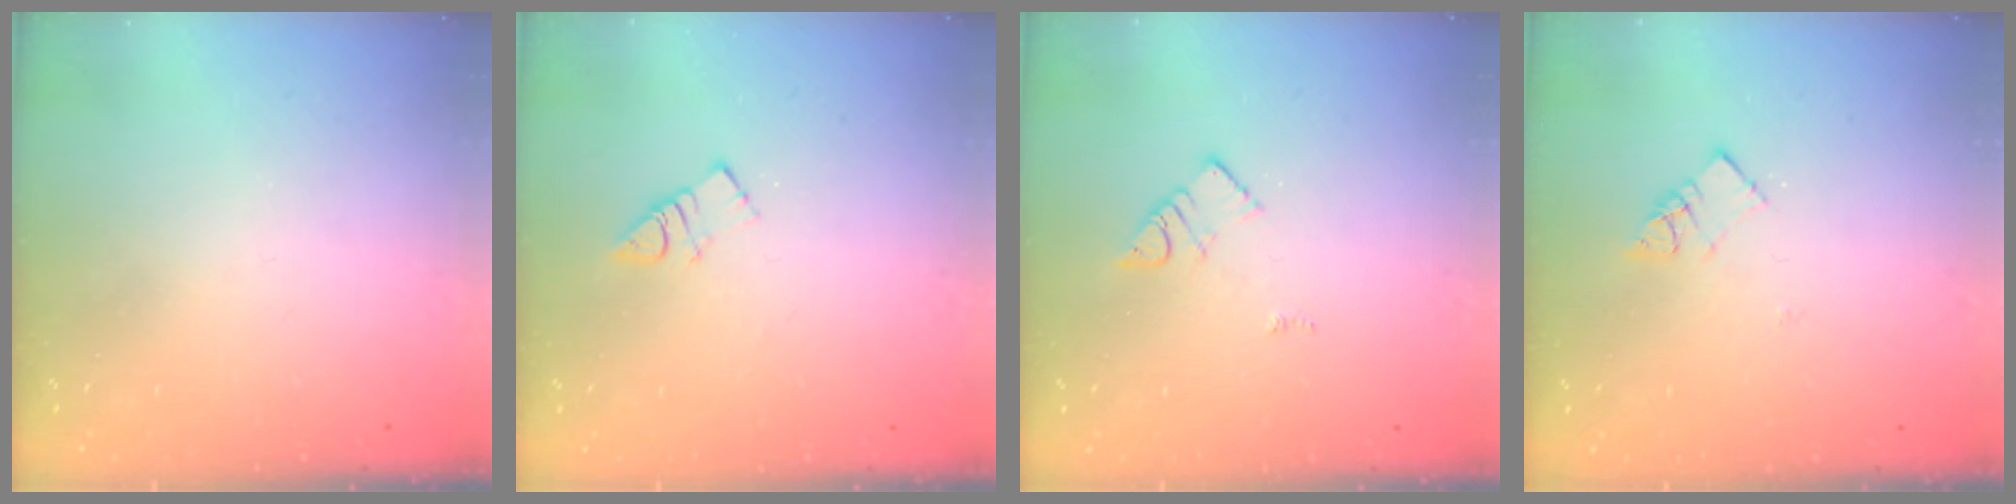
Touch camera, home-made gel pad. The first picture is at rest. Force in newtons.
{"total": 3.9, "press": 3.9, "slide": 0.3}
{"total": 3.1, "press": 3.1, "slide": 0.2}
{"total": 5.4, "press": 5.4, "slide": 0.1}